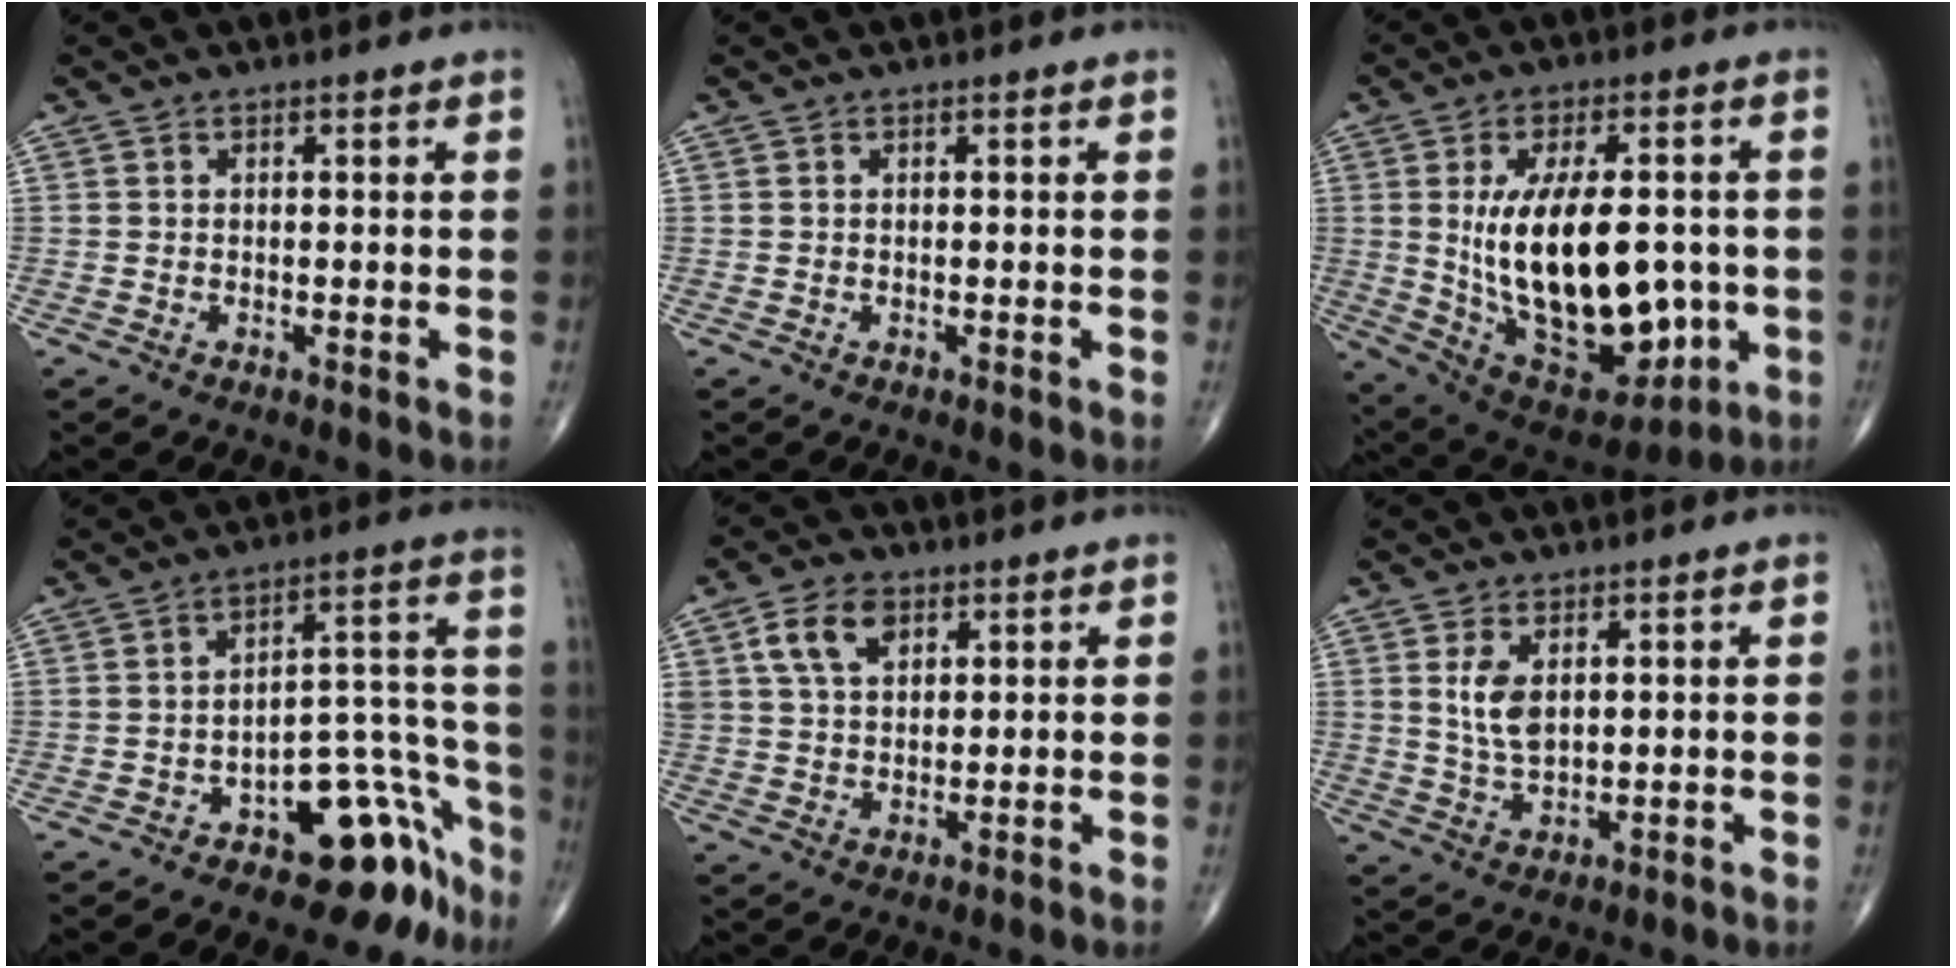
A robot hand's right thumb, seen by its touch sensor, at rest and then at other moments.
{"total": 0.0}
{"total": 24.7, "force": [-1.0, 12.9, 21.0], "torque": [-0.331, -0.008, 0.017]}
{"total": 14.7, "force": [-9.6, 7.2, 8.5], "torque": [-0.034, 0.127, -0.137]}
{"total": 7.8, "force": [3.5, 4.9, 4.9], "torque": [-0.079, -0.006, 0.066]}
{"total": 5.5, "force": [1.6, 2.9, 4.4], "torque": [-0.079, -0.011, 0.039]}